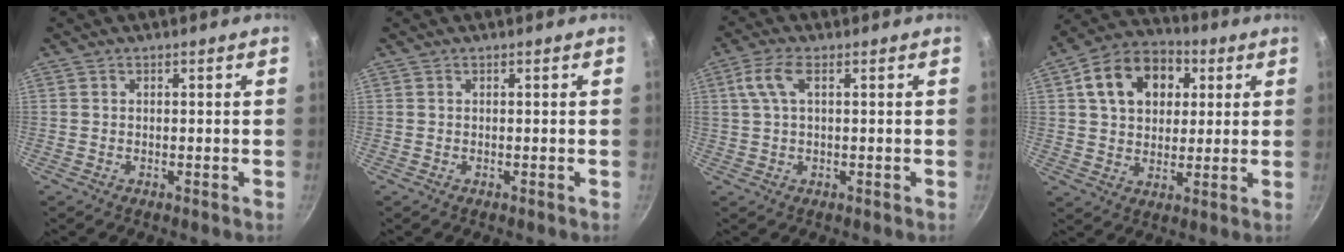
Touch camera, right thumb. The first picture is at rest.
{"total": 0.0}
{"total": 5.0, "force": [1.4, 1.9, 4.4], "torque": [-0.100, 0.013, 0.028]}
{"total": 14.9, "force": [4.6, 11.0, 9.1], "torque": [-0.126, 0.016, 0.065]}